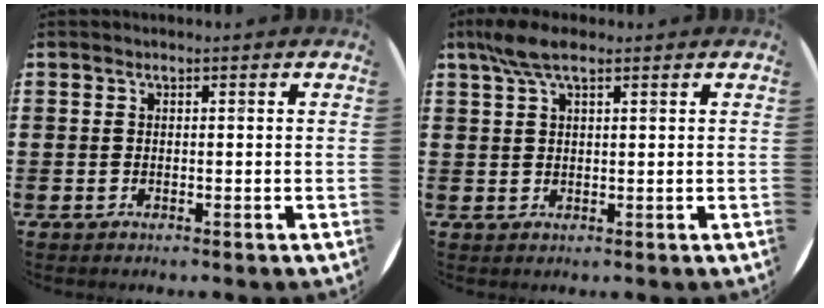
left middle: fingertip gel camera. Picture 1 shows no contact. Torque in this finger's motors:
{"motor_torque": [0.97, -0.89, 0.14, 0.14]}